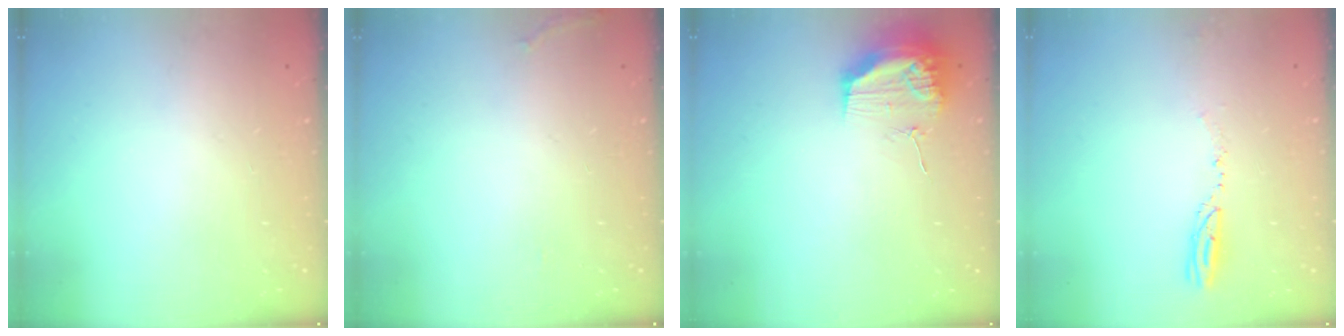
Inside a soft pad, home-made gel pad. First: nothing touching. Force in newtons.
{"total": 7.9, "press": 5.9, "slide": 5.3}
{"total": 12.3, "press": 12.3, "slide": 1.1}
{"total": 3.6, "press": 3.5, "slide": 0.7}